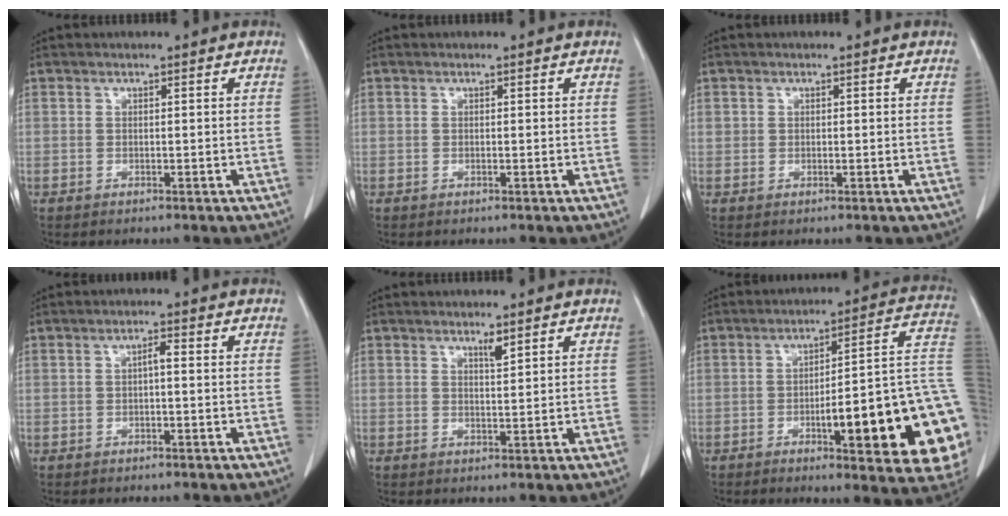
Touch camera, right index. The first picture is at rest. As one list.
[{"total": 0.0}, {"total": 0.8, "force": [0.3, 0.8, 0.2], "torque": [0.006, 0.003, 0.002]}, {"total": 1.4, "force": [-0.1, 0.3, 1.4], "torque": [-0.023, 0.005, -0.001]}, {"total": 1.6, "force": [1.2, 0.1, 1.0], "torque": [-0.020, -0.004, 0.022]}, {"total": 23.9, "force": [-5.1, 3.6, 23.1], "torque": [-0.196, 0.018, -0.060]}]